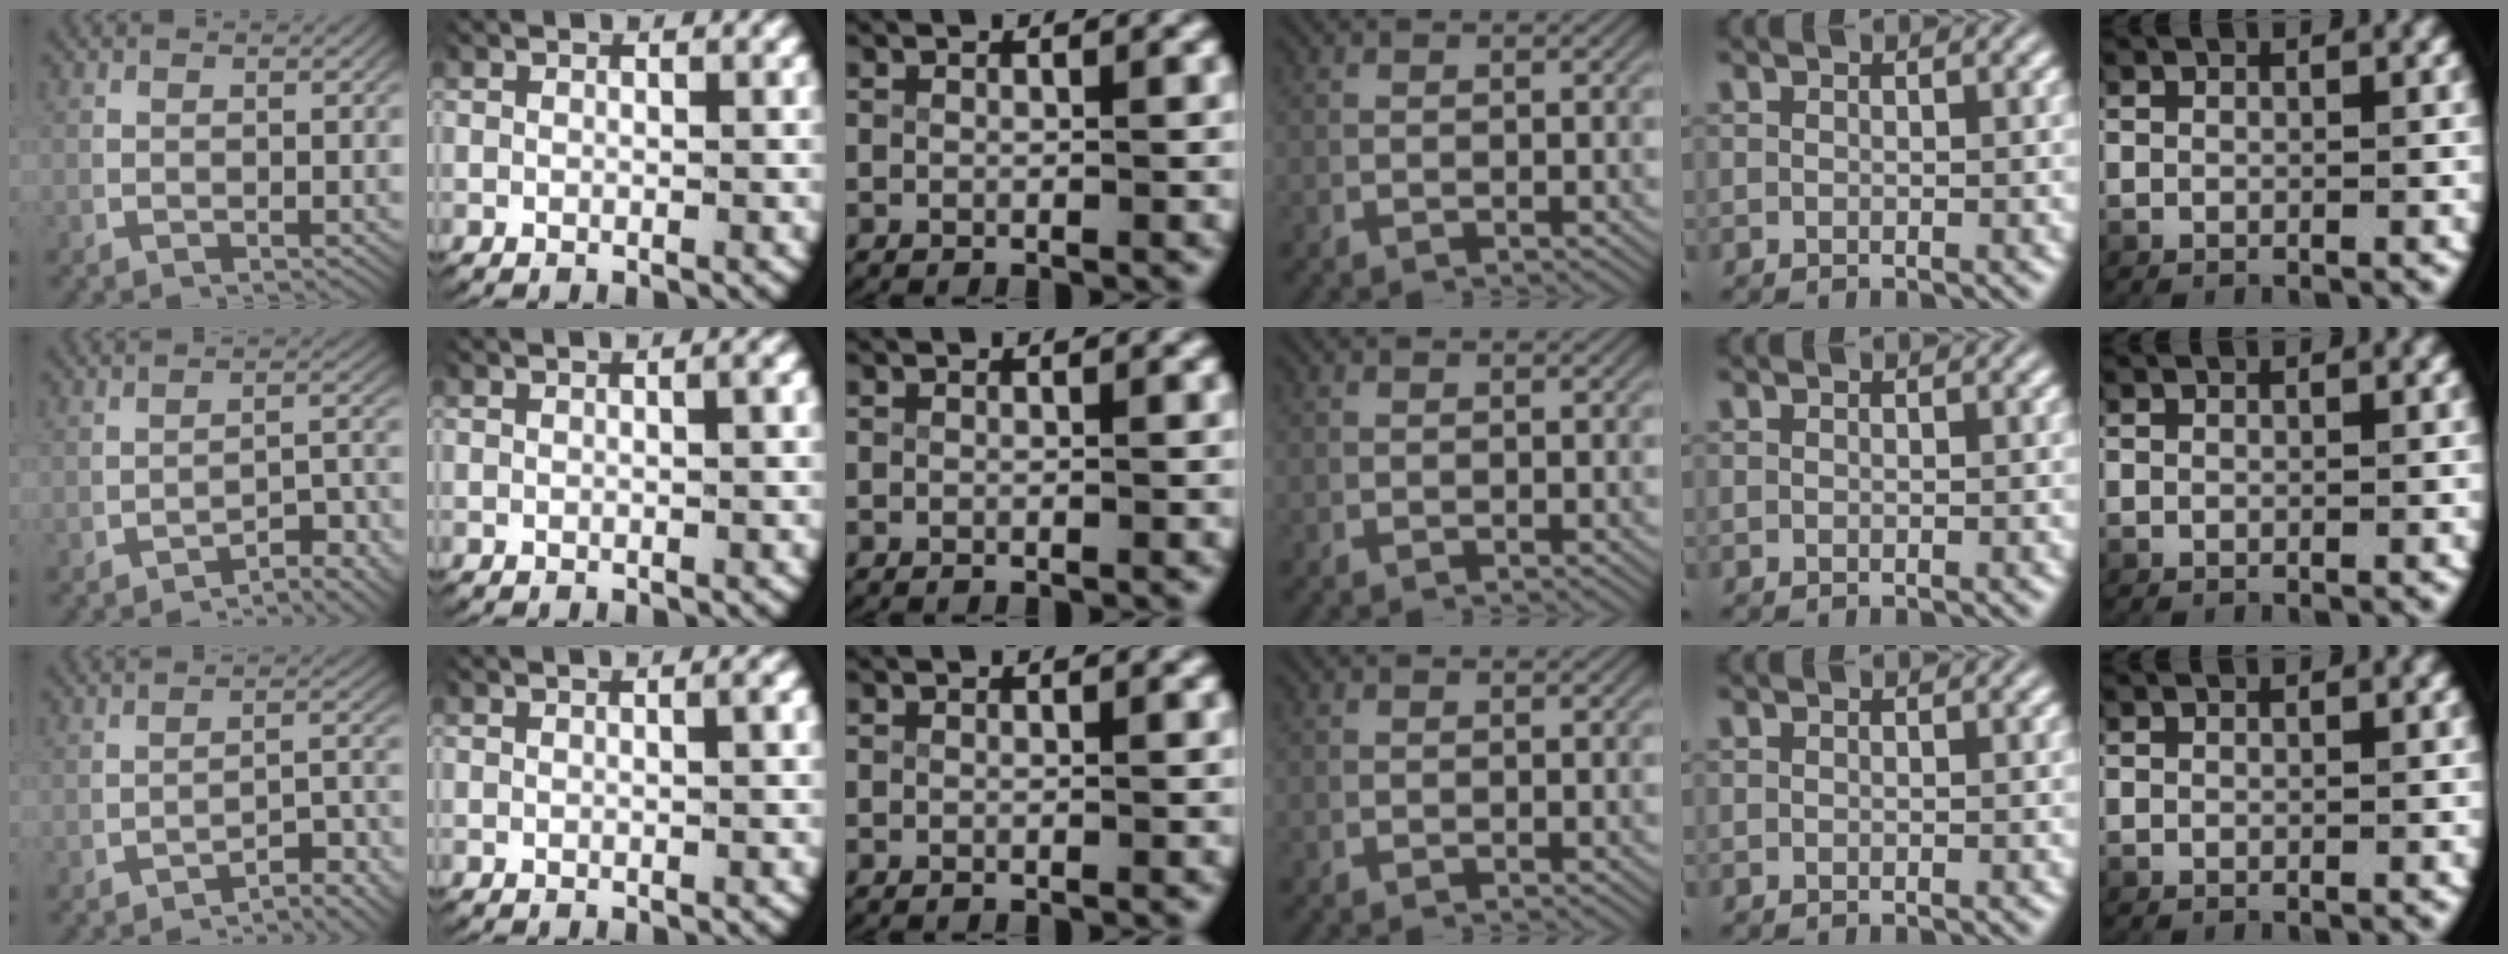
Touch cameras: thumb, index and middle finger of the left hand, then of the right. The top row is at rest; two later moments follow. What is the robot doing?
{"motion": "lift_and_place", "object": "map"}